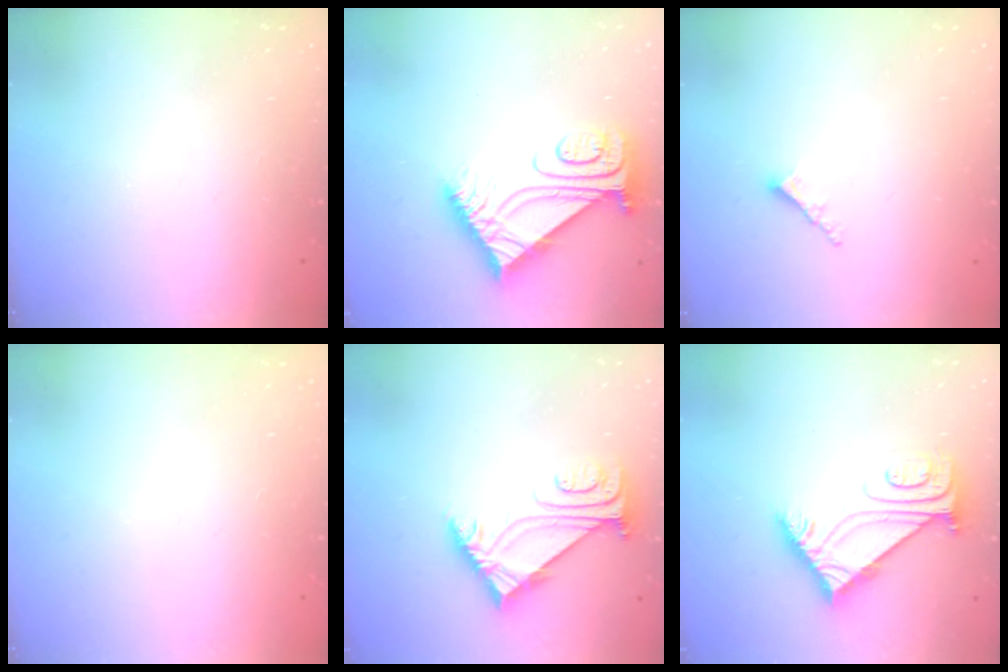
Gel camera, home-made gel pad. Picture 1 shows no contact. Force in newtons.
{"total": 8.2, "press": 8.1, "slide": 0.7}
{"total": 2.3, "press": 2.2, "slide": 0.6}
{"total": 0.0}
{"total": 5.9, "press": 5.8, "slide": 1.1}
{"total": 8.0, "press": 8.0, "slide": 0.6}